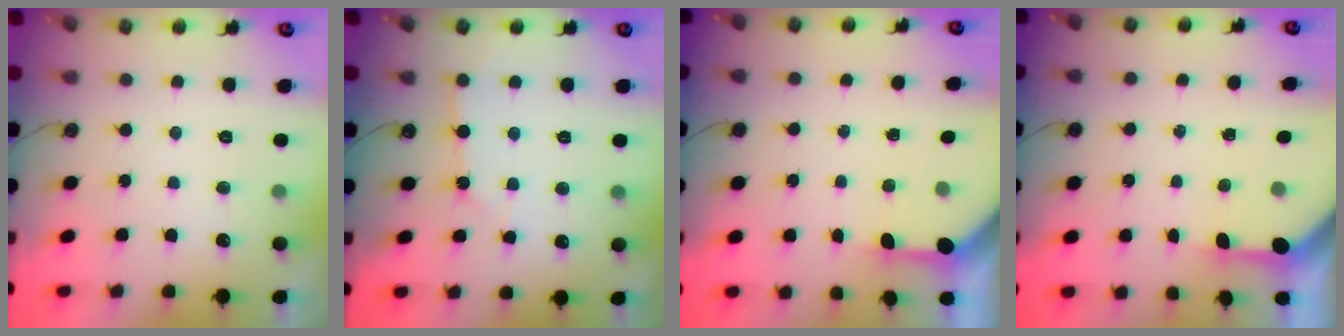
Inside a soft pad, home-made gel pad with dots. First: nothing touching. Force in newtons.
{"total": 3.6, "press": 3.6, "slide": 0.5}
{"total": 3.5, "press": 3.5, "slide": 0.4}
{"total": 3.5, "press": 3.5, "slide": 0.4}